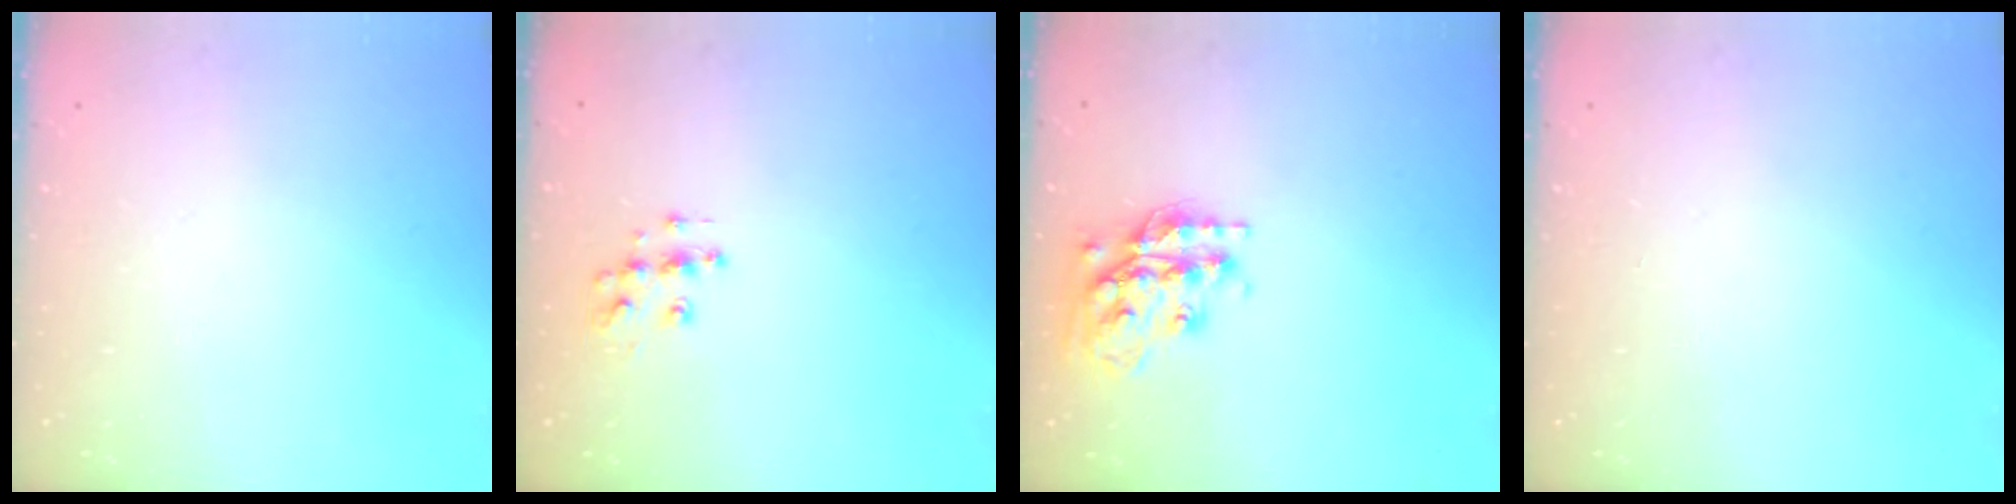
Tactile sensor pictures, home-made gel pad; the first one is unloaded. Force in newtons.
{"total": 8.6, "press": 8.6, "slide": 0.3}
{"total": 17.6, "press": 17.5, "slide": 1.3}
{"total": 0.0}